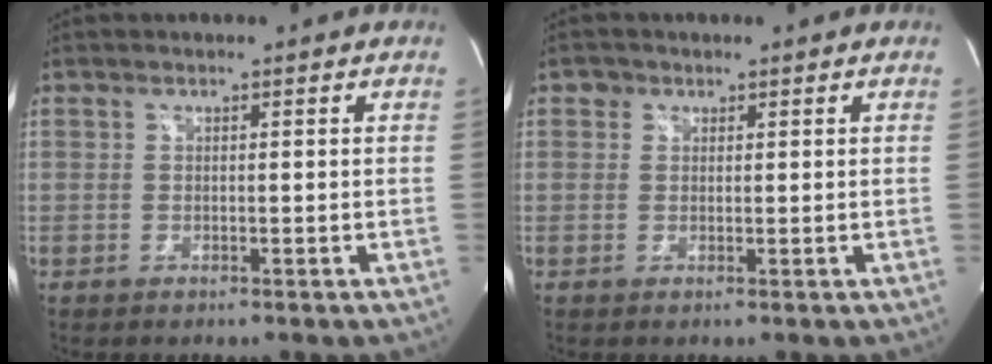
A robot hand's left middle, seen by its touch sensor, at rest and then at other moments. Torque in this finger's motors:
{"motor_torque": [0.02, 0.01, -0.02, 0.00]}